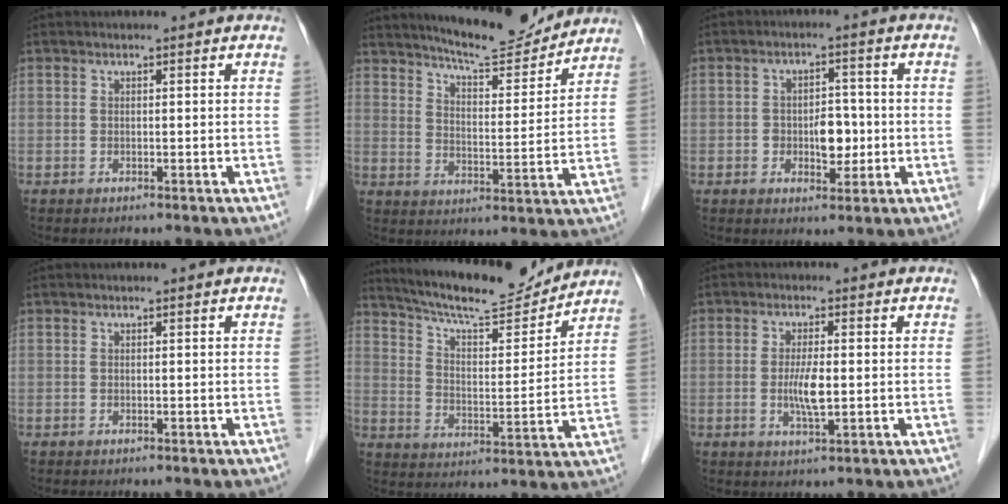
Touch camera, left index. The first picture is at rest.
{"total": 11.8, "force": [11.2, 1.5, 3.5], "torque": [-0.055, -0.011, 0.166]}
{"total": 4.9, "force": [-0.8, 2.9, 3.9], "torque": [-0.058, 0.008, -0.008]}
{"total": 0.0}
{"total": 15.4, "force": [14.3, 2.0, 5.3], "torque": [-0.096, -0.002, 0.225]}
{"total": 4.2, "force": [-0.4, 0.8, 4.1], "torque": [-0.085, -0.007, -0.006]}